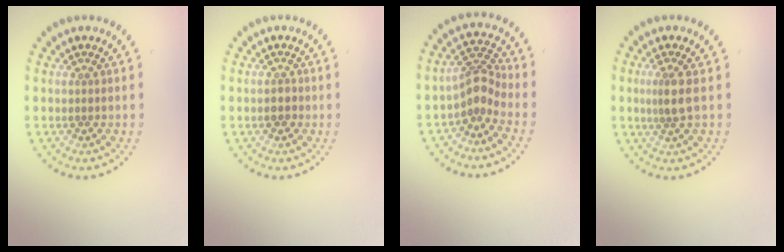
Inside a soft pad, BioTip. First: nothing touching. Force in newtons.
{"total": 1.2, "press": 1.2, "slide": 0.3}
{"total": 2.8, "press": 2.0, "slide": 1.9}
{"total": 2.1, "press": 1.7, "slide": 1.2}